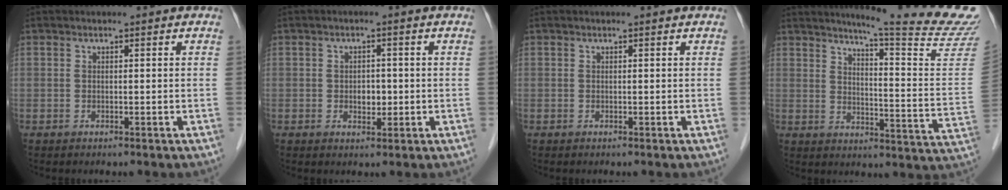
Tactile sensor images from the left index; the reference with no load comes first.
{"total": 2.4, "force": [-0.3, 1.6, 1.7], "torque": [-0.026, 0.003, -0.001]}
{"total": 0.0}
{"total": 20.6, "force": [18.7, -2.4, 8.2], "torque": [-0.122, -0.128, 0.221]}